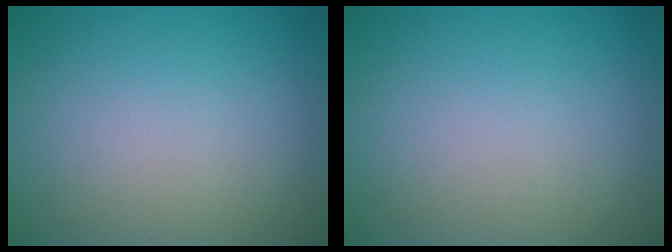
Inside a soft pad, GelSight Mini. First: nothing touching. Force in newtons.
{"total": 0.0}